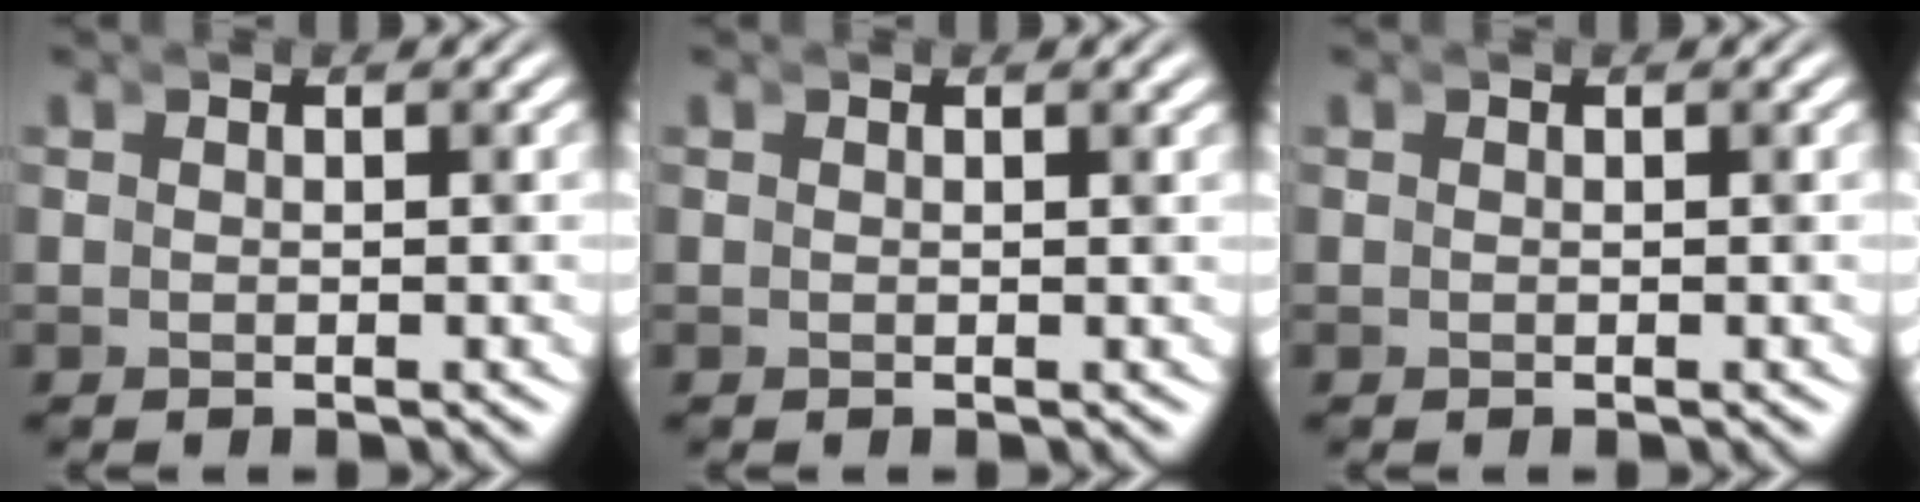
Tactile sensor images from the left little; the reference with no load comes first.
{"total": 0.0}
{"total": 0.0}